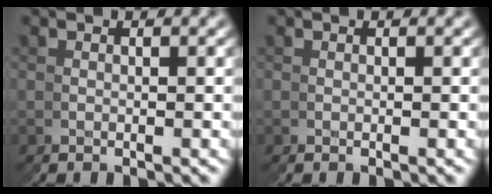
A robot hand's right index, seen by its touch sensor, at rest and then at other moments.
{"total": 0.0}